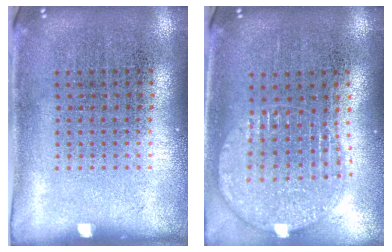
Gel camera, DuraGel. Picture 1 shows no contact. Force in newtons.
{"total": 1.5, "press": 1.4, "slide": 0.6}